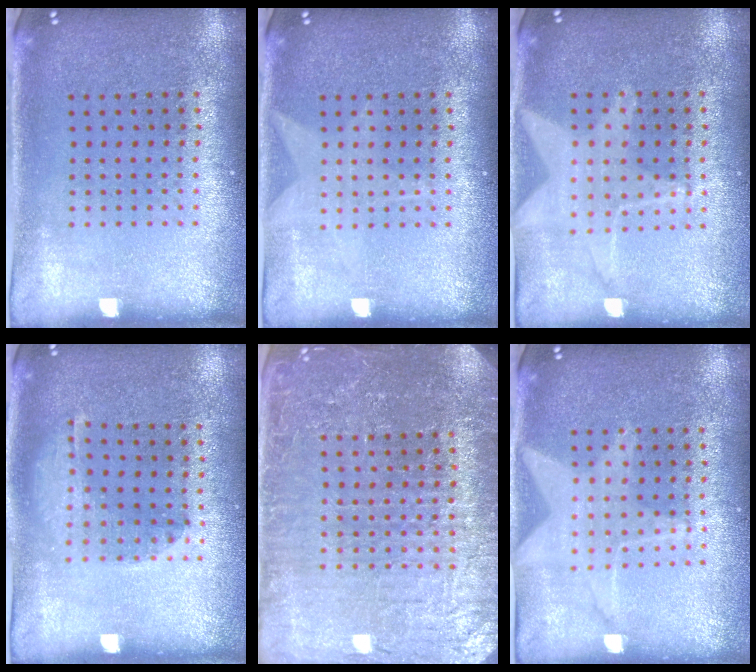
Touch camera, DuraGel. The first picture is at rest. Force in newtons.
{"total": 1.0, "press": 1.0, "slide": 0.1}
{"total": 1.4, "press": 1.3, "slide": 0.4}
{"total": 1.1, "press": 1.0, "slide": 0.2}
{"total": 4.6, "press": 4.3, "slide": 1.5}
{"total": 1.5, "press": 1.5, "slide": 0.1}